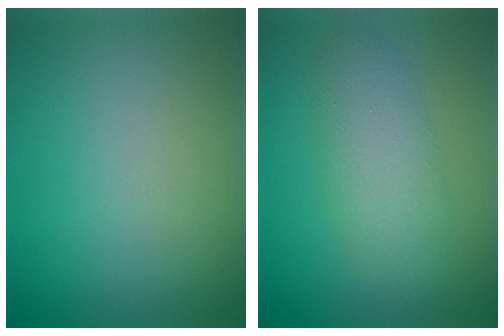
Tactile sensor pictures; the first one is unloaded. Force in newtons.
{"total": 4.1, "press": 4.1, "slide": 0.1}